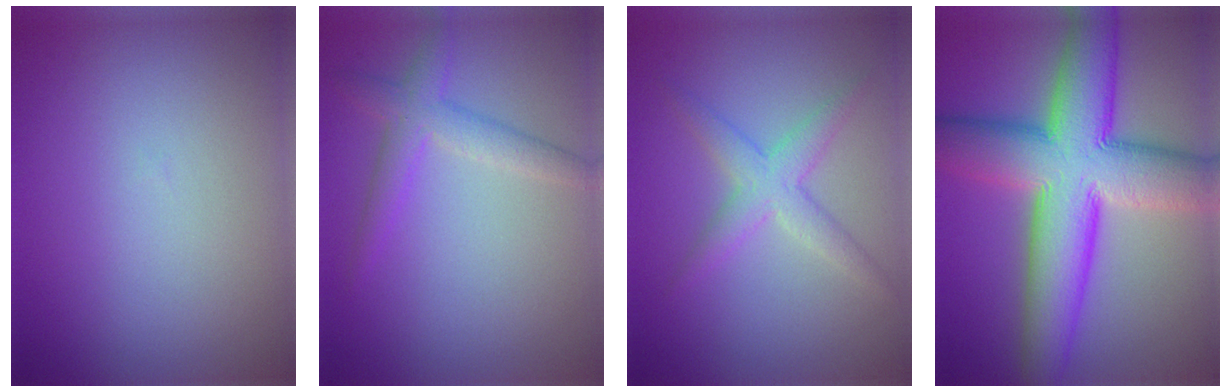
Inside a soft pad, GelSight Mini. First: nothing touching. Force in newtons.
{"total": 2.8, "press": 2.8, "slide": 0.0}
{"total": 2.9, "press": 2.9, "slide": 0.0}
{"total": 12.8, "press": 12.8, "slide": 0.2}